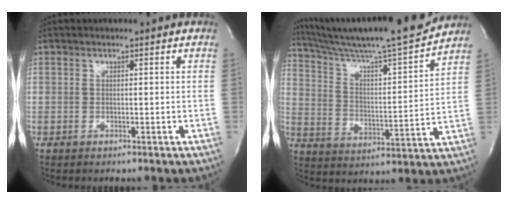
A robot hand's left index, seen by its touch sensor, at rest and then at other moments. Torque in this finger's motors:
{"motor_torque": [0.42, -0.45, 0.35, 0.12]}